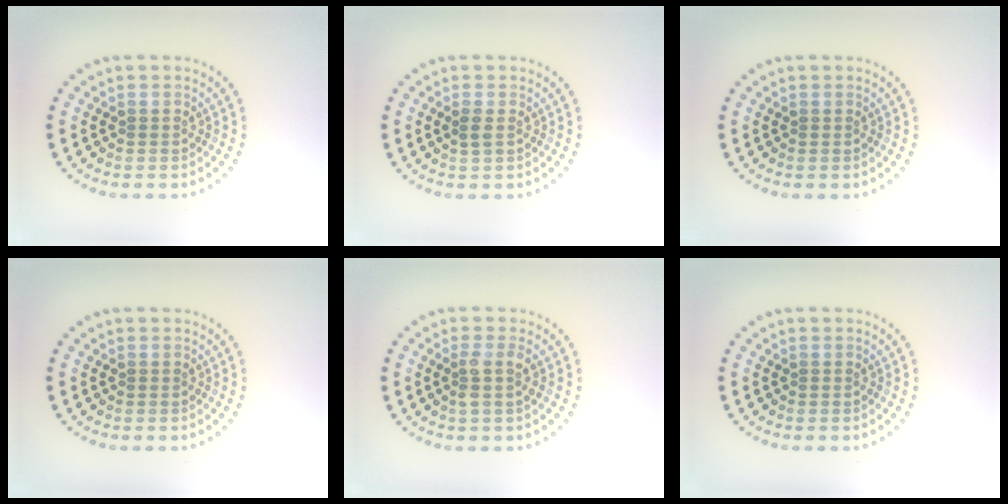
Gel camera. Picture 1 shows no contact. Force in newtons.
{"total": 0.9, "press": 0.9, "slide": 0.2}
{"total": 0.0}
{"total": 0.0}
{"total": 1.6, "press": 1.4, "slide": 0.8}
{"total": 0.0}